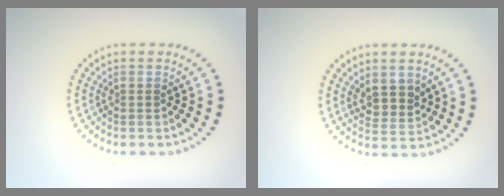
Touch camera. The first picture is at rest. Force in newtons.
{"total": 2.5, "press": 2.2, "slide": 1.1}